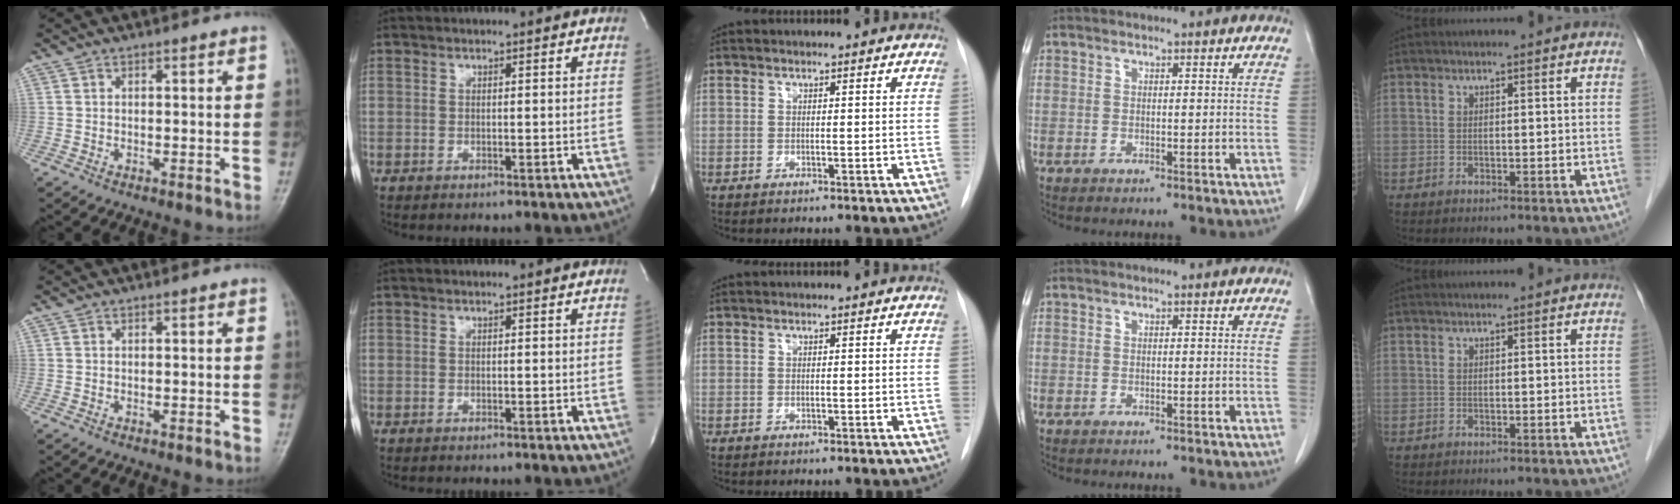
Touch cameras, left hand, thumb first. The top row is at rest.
{}